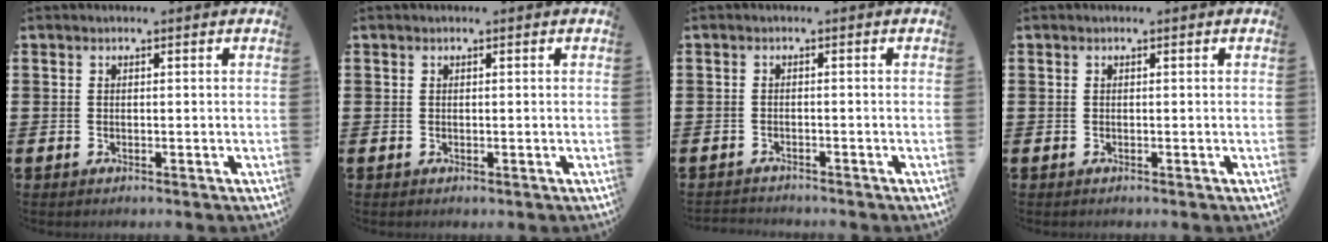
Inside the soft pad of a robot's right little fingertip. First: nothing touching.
{"total": 0.0}
{"total": 1.0, "force": [-1.0, 0.0, -0.1], "torque": [-0.001, 0.002, -0.022]}
{"total": 0.0}